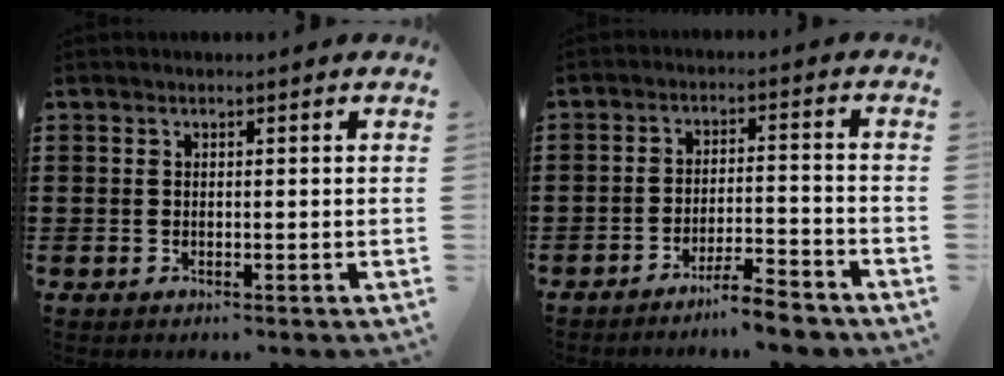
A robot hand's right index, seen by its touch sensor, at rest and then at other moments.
{"total": 5.7, "force": [-5.2, 0.3, 2.3], "torque": [-0.039, -0.002, -0.097]}